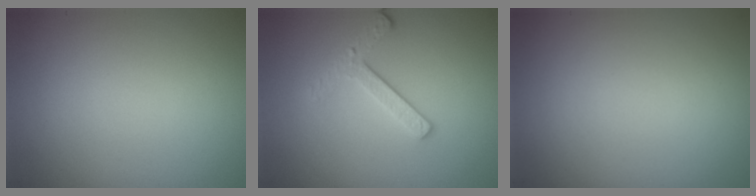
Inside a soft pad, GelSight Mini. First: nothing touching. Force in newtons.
{"total": 2.5, "press": 2.2, "slide": 1.1}
{"total": 0.0}